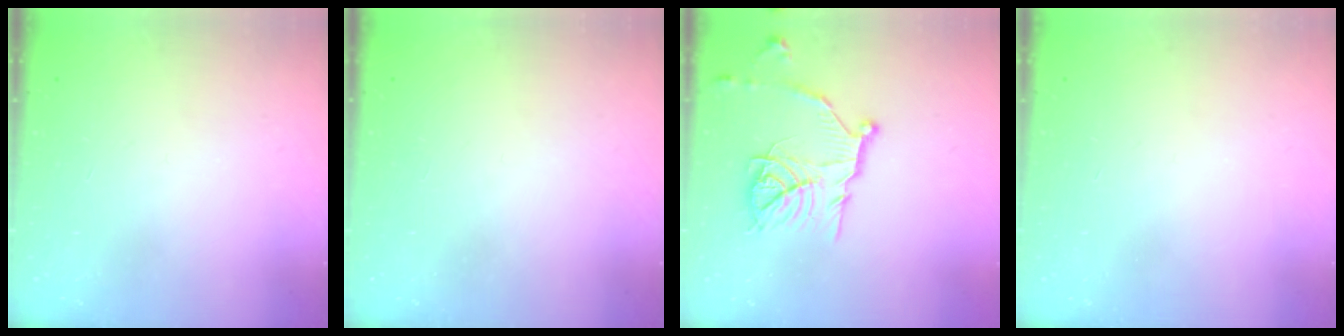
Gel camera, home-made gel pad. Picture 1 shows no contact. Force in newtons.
{"total": 1.5, "press": 1.5, "slide": 0.1}
{"total": 14.6, "press": 14.5, "slide": 1.3}
{"total": 0.0}